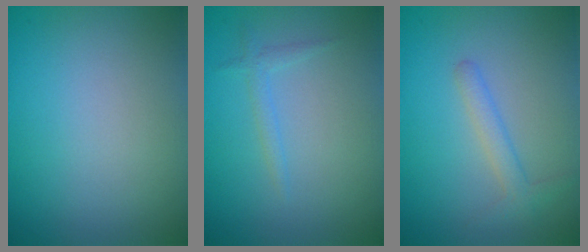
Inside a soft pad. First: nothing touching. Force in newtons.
{"total": 1.0, "press": 1.0, "slide": 0.1}
{"total": 1.8, "press": 1.8, "slide": 0.0}